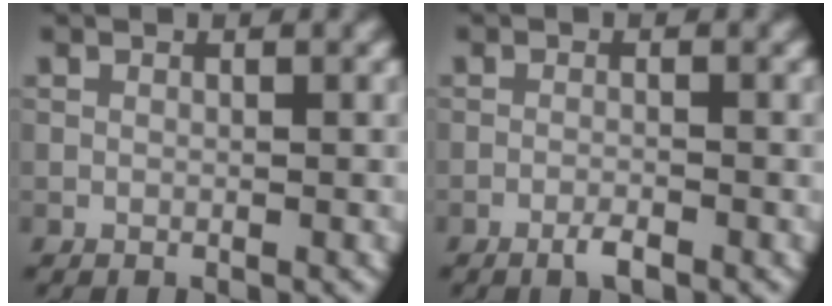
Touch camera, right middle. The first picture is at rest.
{"total": 1.6, "force": [-1.1, 0.3, 1.1], "torque": [-0.020, 0.000, -0.022]}